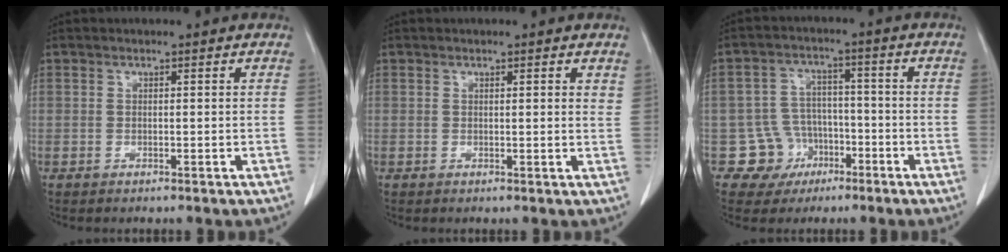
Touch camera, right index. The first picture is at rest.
{"total": 1.5, "force": [1.1, 0.2, 1.0], "torque": [-0.014, -0.003, 0.009]}
{"total": 7.0, "force": [-3.1, 6.3, 0.1], "torque": [0.010, 0.016, -0.044]}